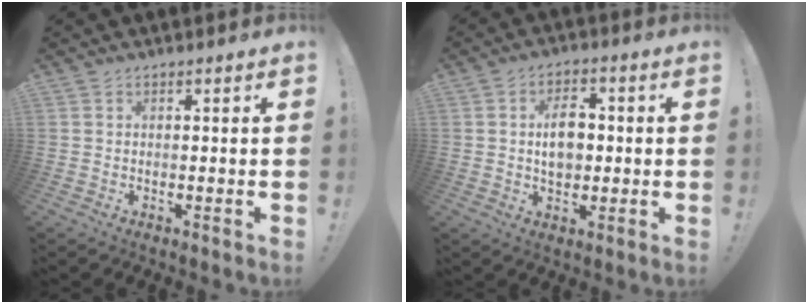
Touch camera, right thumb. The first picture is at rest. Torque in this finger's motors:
{"motor_torque": [-0.10, 0.11, 0.26, -0.03, 0.02]}